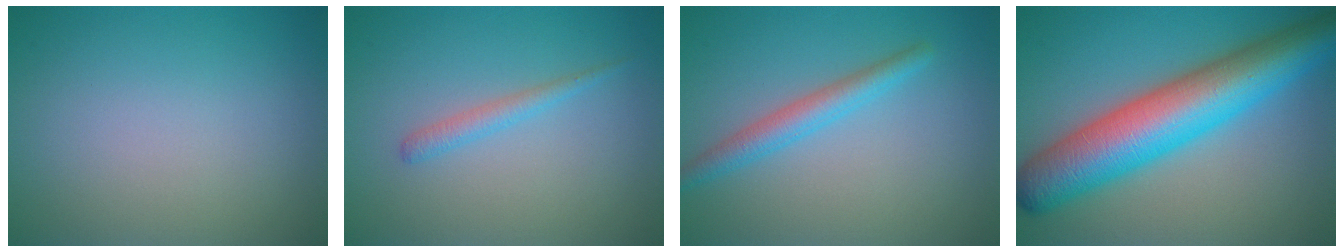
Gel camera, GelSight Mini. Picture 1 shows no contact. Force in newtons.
{"total": 1.4, "press": 1.4, "slide": 0.1}
{"total": 2.7, "press": 2.7, "slide": 0.1}
{"total": 11.3, "press": 11.3, "slide": 0.2}